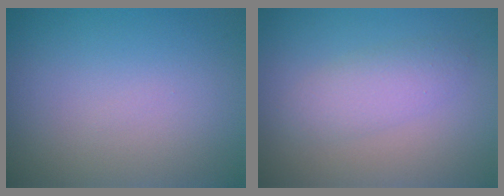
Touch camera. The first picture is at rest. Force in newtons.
{"total": 2.5, "press": 2.5, "slide": 0.1}